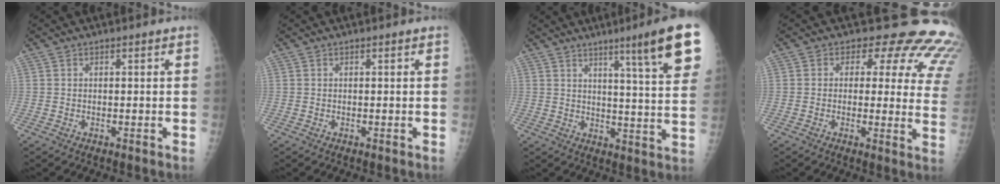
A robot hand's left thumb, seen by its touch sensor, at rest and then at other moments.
{"total": 0.0}
{"total": 14.8, "force": [8.1, 0.6, 12.4], "torque": [-0.158, -0.039, 0.108]}
{"total": 16.9, "force": [11.9, 8.4, 8.5], "torque": [-0.042, -0.056, 0.098]}